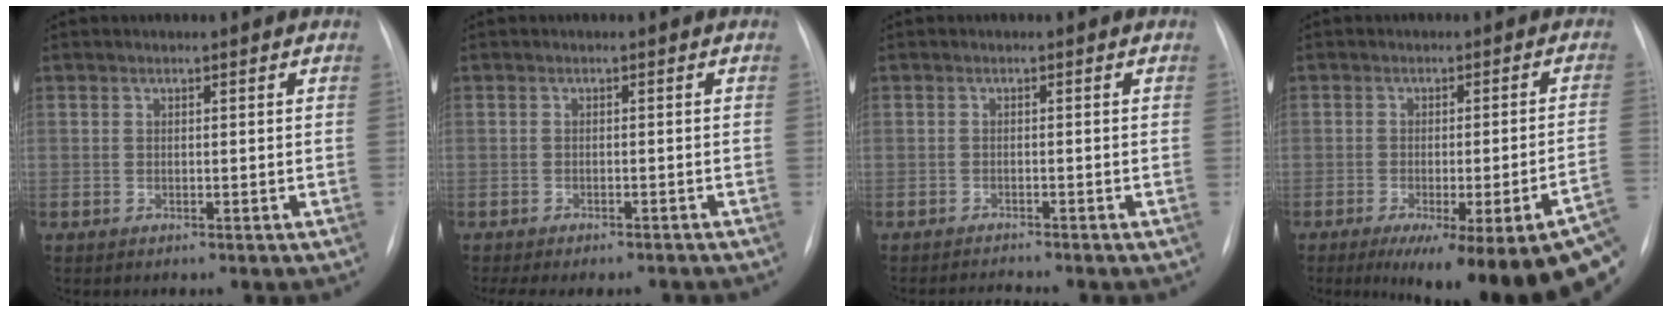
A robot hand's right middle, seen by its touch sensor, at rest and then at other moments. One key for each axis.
{"total": 8.4, "fx": -7.4, "fy": 2.4, "fz": 3.1, "tx": -0.042, "ty": -0.002, "tz": -0.093}
{"total": 2.2, "fx": -2.0, "fy": -0.8, "fz": 0.0, "tx": -0.006, "ty": -0.015, "tz": -0.034}
{"total": 22.0, "fx": -14.5, "fy": 2.0, "fz": 16.5, "tx": -0.130, "ty": -0.024, "tz": -0.183}